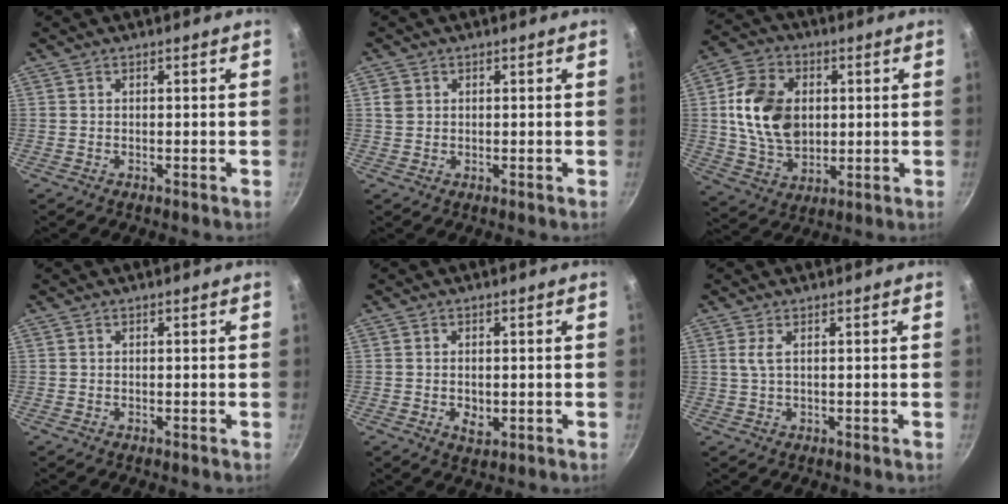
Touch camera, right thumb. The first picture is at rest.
{"total": 2.1, "force": [0.5, 1.8, 0.9], "torque": [-0.010, 0.006, 0.010]}
{"total": 15.2, "force": [1.8, 10.9, 10.4], "torque": [-0.171, 0.000, 0.035]}
{"total": 0.0}
{"total": 3.3, "force": [-0.6, 2.1, 2.5], "torque": [-0.038, -0.007, -0.005]}
{"total": 2.1, "force": [0.6, 0.4, 2.0], "torque": [-0.047, 0.002, 0.014]}